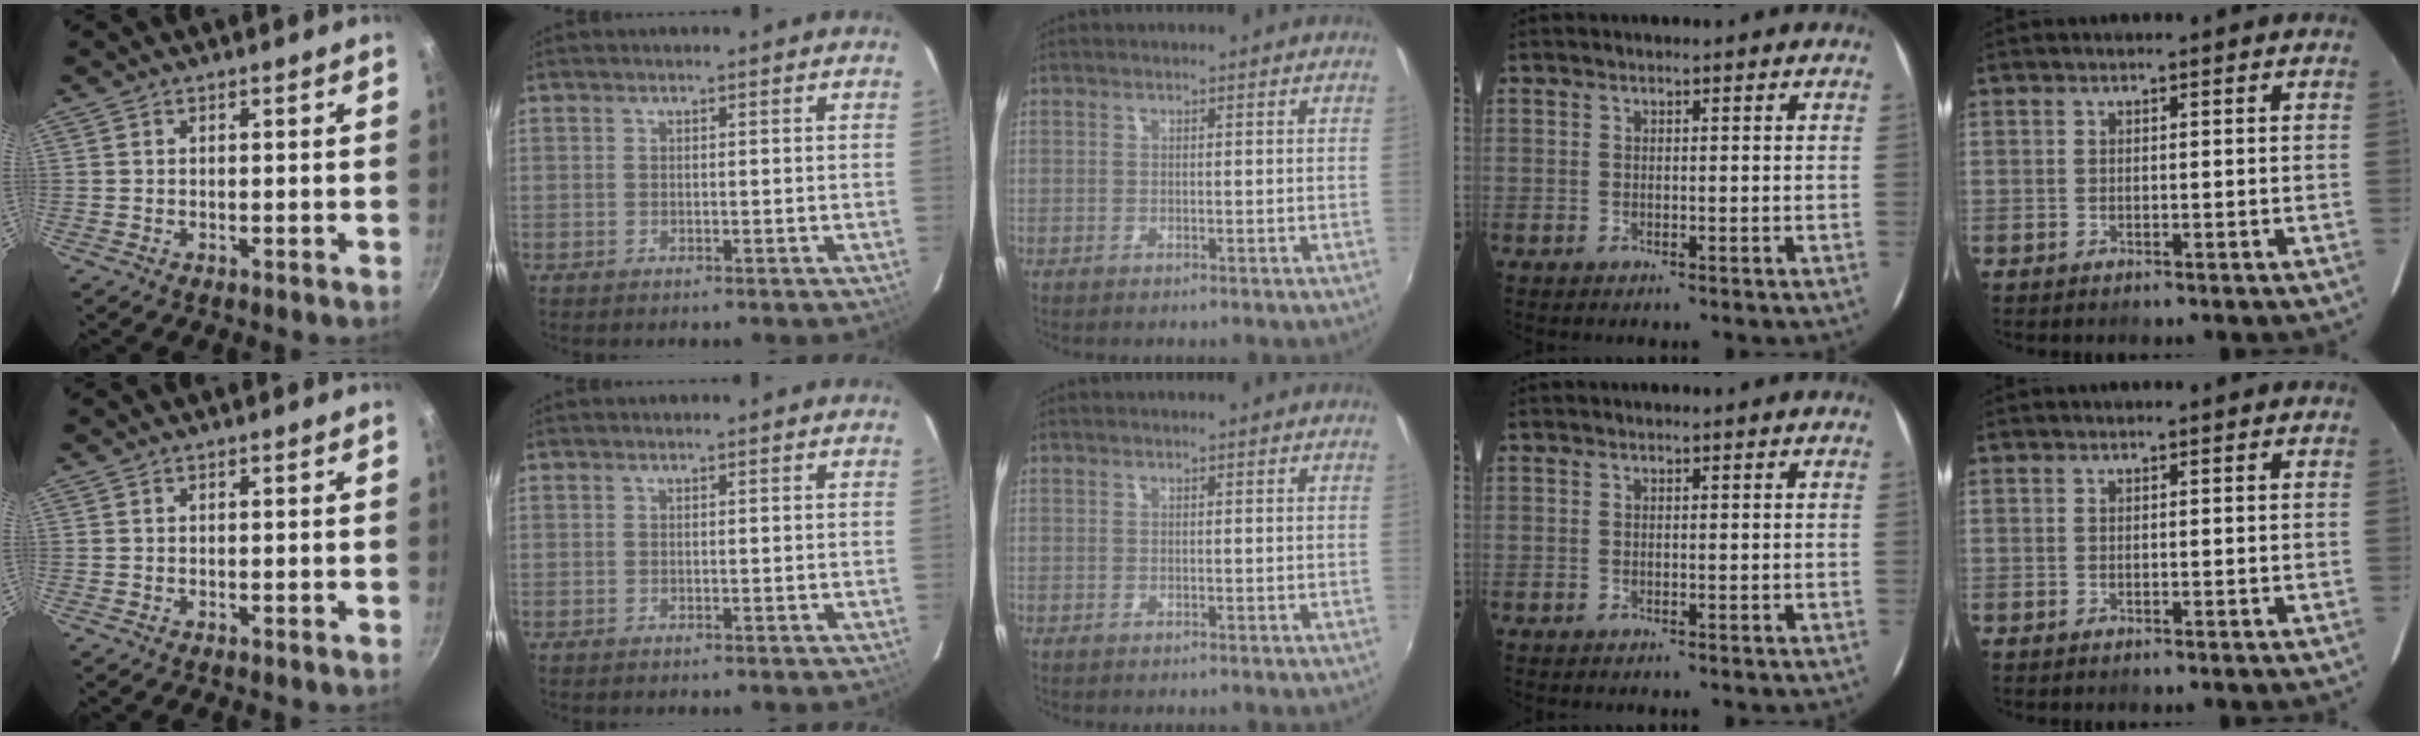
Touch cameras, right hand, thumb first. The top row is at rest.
{}